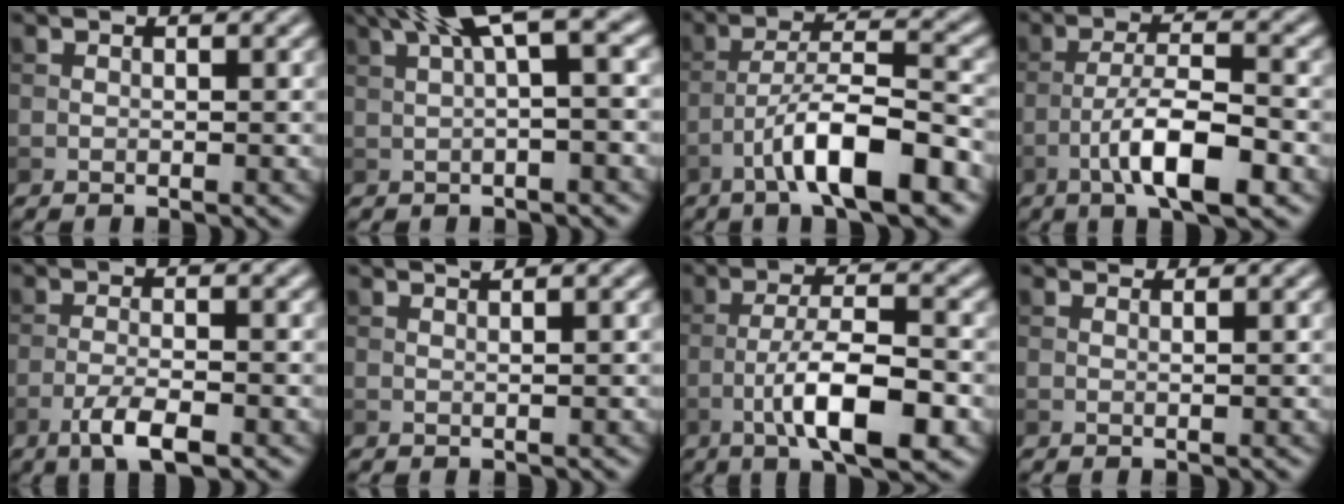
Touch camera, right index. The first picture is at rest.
{"total": 6.4, "force": [2.4, 1.4, 5.8], "torque": [-0.082, 0.023, 0.037]}
{"total": 8.5, "force": [-4.3, 1.8, 7.1], "torque": [-0.118, 0.017, -0.071]}
{"total": 7.3, "force": [-3.2, 1.8, 6.3], "torque": [-0.110, 0.009, -0.058]}
{"total": 4.0, "force": [-2.1, 0.9, 3.3], "torque": [-0.066, 0.002, -0.044]}
{"total": 1.3, "force": [0.8, 0.2, 1.0], "torque": [-0.013, 0.002, 0.009]}
{"total": 8.1, "force": [-3.1, 2.2, 7.2], "torque": [-0.124, 0.008, -0.056]}
{"total": 1.3, "force": [1.1, 0.3, 0.6], "torque": [-0.011, -0.008, 0.006]}